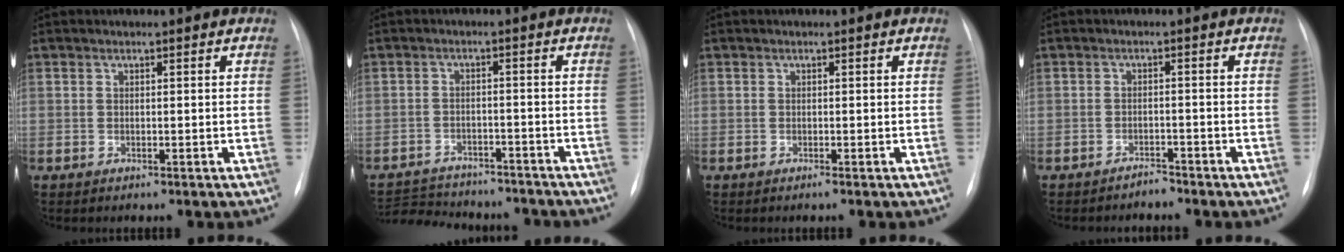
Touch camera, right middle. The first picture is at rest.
{"total": 13.4, "force": [-12.4, 3.8, 3.5], "torque": [-0.073, 0.013, -0.169]}
{"total": 0.0}
{"total": 1.7, "force": [-1.7, 0.2, 0.0], "torque": [0.002, -0.002, -0.025]}